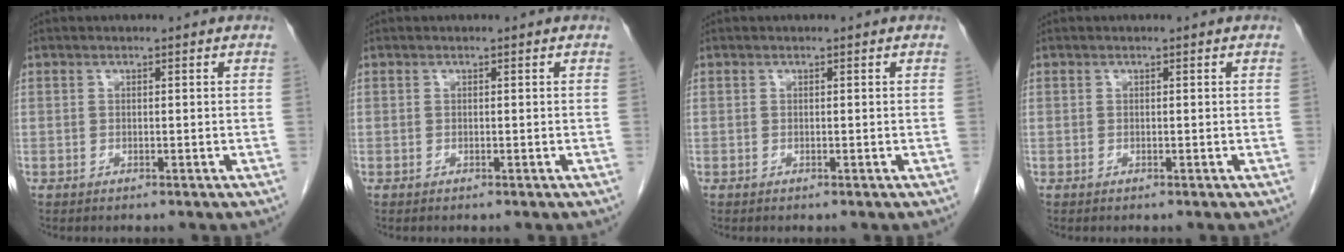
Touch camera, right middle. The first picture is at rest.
{"total": 0.0}
{"total": 0.0}
{"total": 0.0}